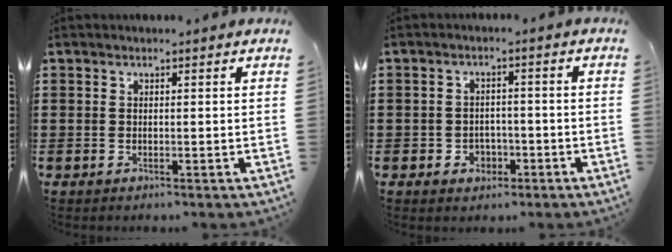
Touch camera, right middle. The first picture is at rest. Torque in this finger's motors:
{"motor_torque": [0.75, -0.26, 0.00, 0.00]}